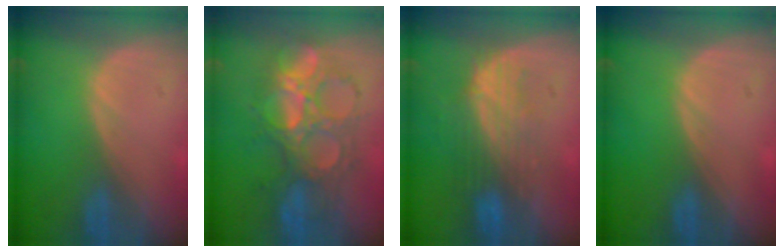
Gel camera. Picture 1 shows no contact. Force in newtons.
{"total": 9.5, "press": 9.5, "slide": 0.2}
{"total": 7.4, "press": 7.0, "slide": 2.2}
{"total": 0.0}